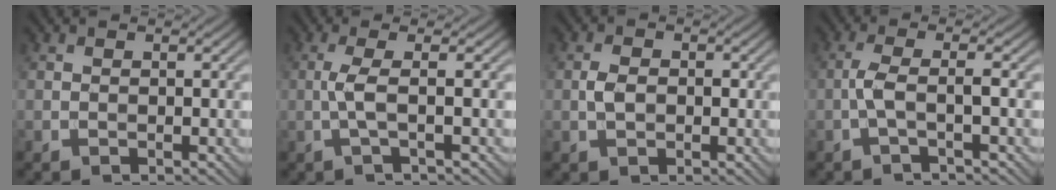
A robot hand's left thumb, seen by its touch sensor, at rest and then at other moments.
{"total": 3.2, "force": [-0.2, 0.5, 3.1], "torque": [-0.060, 0.006, -0.018]}
{"total": 2.4, "force": [-0.1, 1.6, 1.8], "torque": [-0.039, 0.001, -0.004]}
{"total": 3.1, "force": [-0.8, 0.4, 3.0], "torque": [-0.060, 0.010, -0.031]}